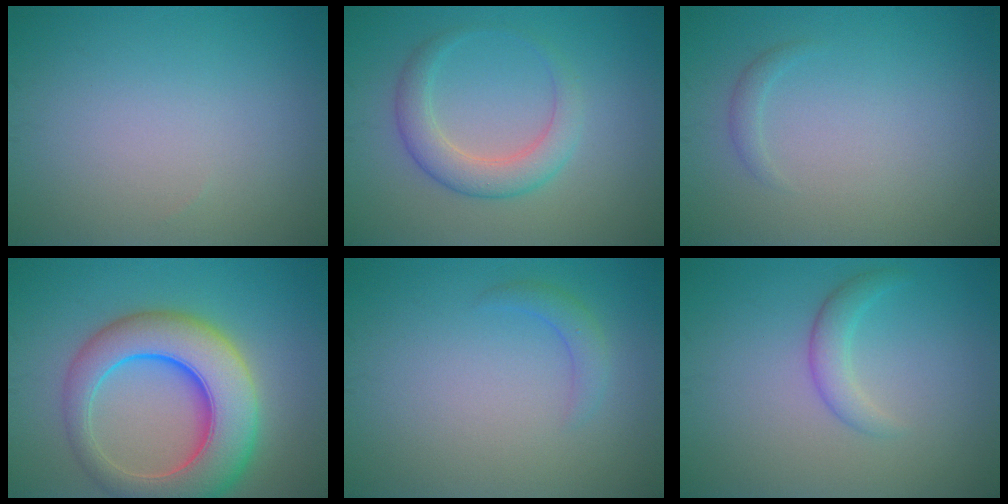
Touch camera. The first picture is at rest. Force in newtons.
{"total": 3.6, "press": 3.6, "slide": 0.3}
{"total": 0.8, "press": 0.8, "slide": 0.0}
{"total": 10.2, "press": 10.2, "slide": 0.2}
{"total": 1.6, "press": 1.6, "slide": 0.0}
{"total": 2.1, "press": 2.1, "slide": 0.1}